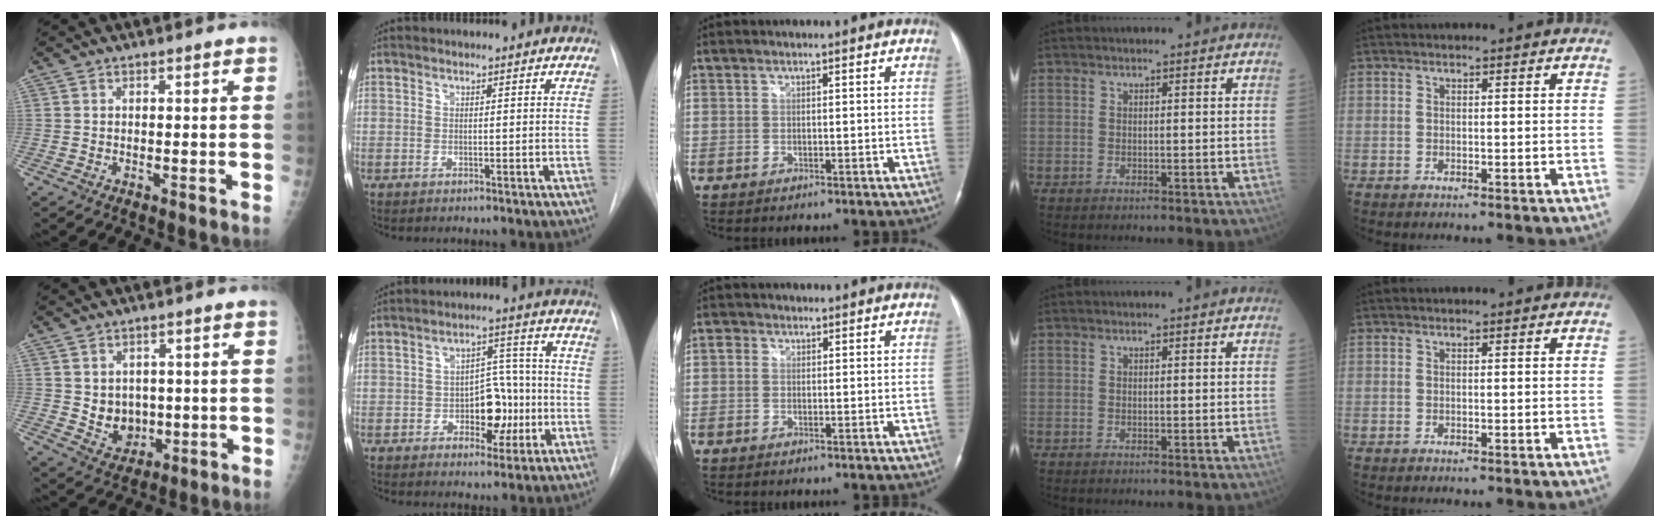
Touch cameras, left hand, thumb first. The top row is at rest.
{"thumb": {"total": 6.3, "force": [0.2, 5.4, 3.3], "torque": [-0.019, -0.008, 0.021]}, "index": {"total": 8.3, "force": [-2.4, 4.8, 6.3], "torque": [-0.084, 0.021, -0.033]}, "middle": {"total": 1.4, "force": [0.4, 1.2, 0.5], "torque": [-0.011, 0.008, 0.005]}}